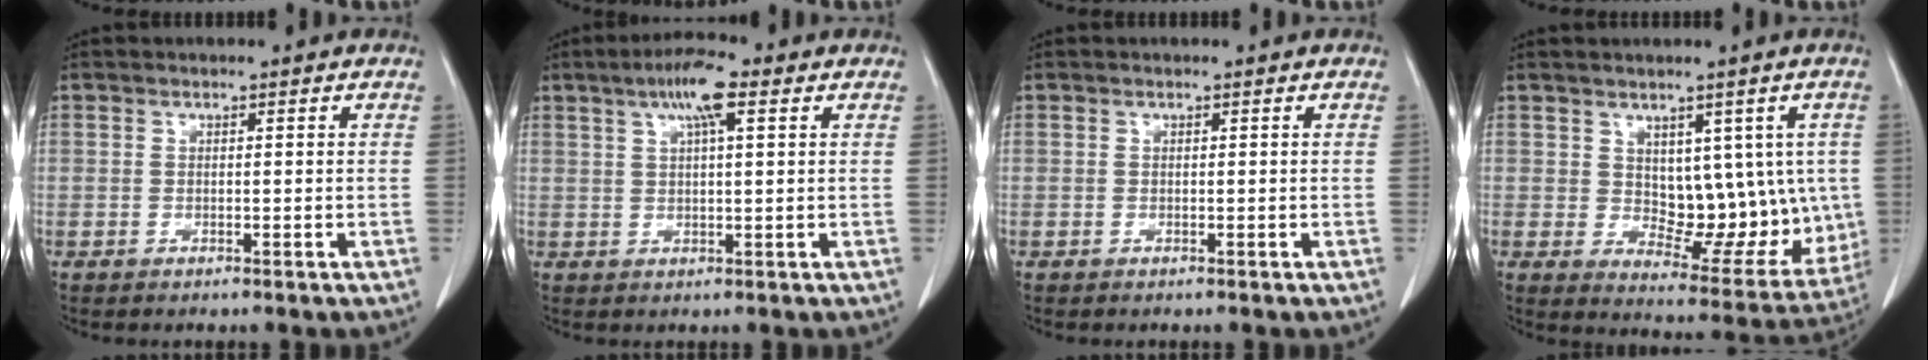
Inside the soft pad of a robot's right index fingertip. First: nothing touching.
{"total": 6.1, "force": [3.1, 0.9, 5.2], "torque": [-0.097, 0.014, 0.051]}
{"total": 0.0}
{"total": 11.8, "force": [1.6, 6.6, 9.6], "torque": [-0.105, 0.003, 0.042]}